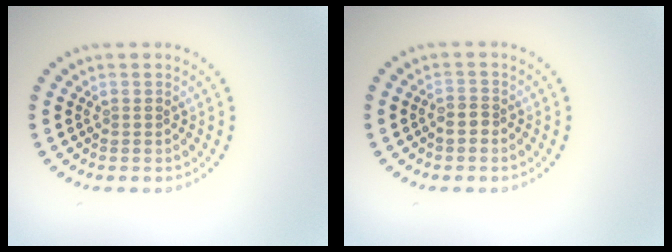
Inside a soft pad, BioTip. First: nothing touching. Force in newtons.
{"total": 1.5, "press": 1.3, "slide": 0.8}